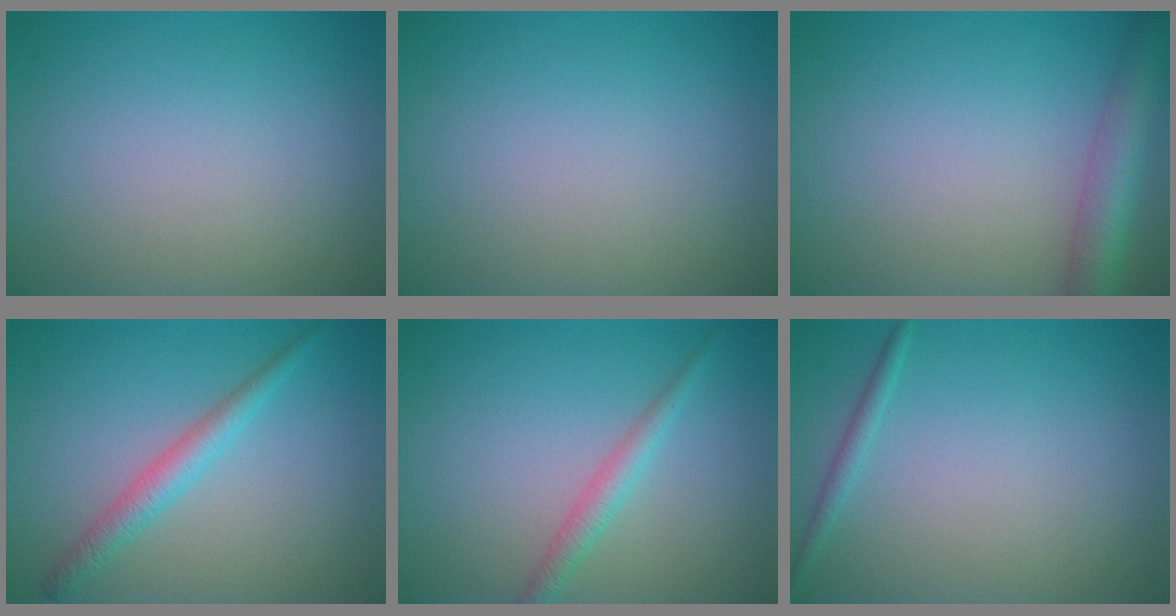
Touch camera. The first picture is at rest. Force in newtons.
{"total": 0.0}
{"total": 4.5, "press": 4.5, "slide": 0.2}
{"total": 2.4, "press": 2.4, "slide": 0.1}
{"total": 1.9, "press": 1.9, "slide": 0.0}
{"total": 1.0, "press": 1.0, "slide": 0.1}